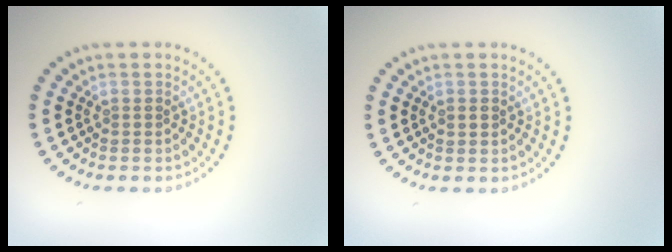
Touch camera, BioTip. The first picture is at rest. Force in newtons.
{"total": 1.1, "press": 1.1, "slide": 0.1}